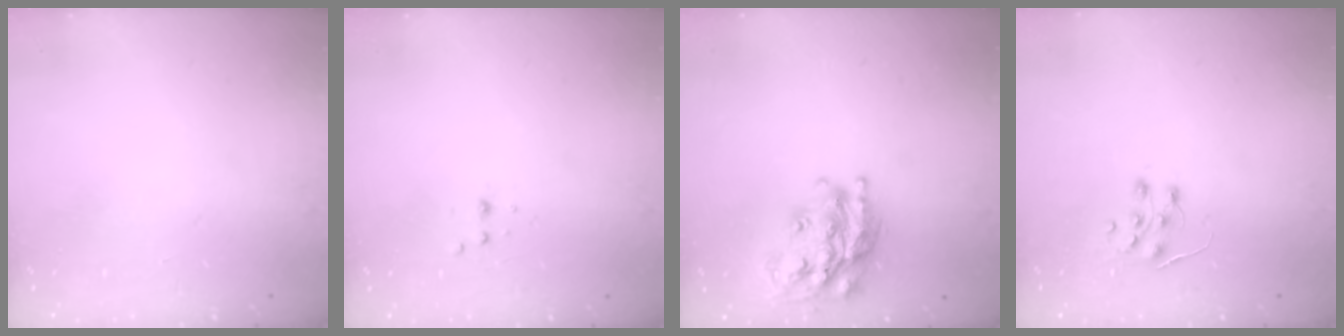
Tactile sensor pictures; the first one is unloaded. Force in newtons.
{"total": 2.5, "press": 2.4, "slide": 0.5}
{"total": 21.4, "press": 21.4, "slide": 1.6}
{"total": 7.1, "press": 7.1, "slide": 0.6}